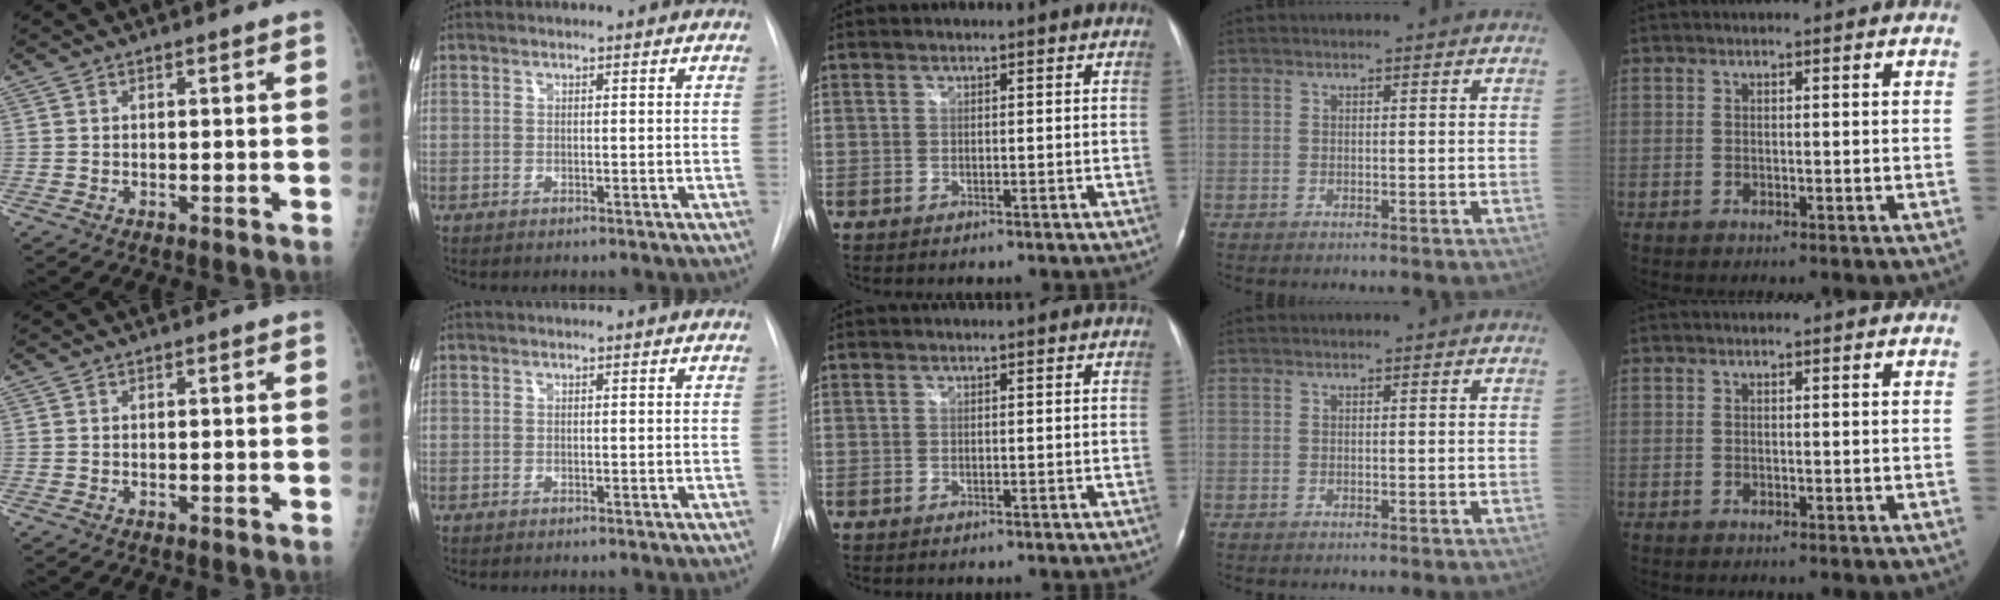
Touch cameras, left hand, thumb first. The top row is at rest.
{}